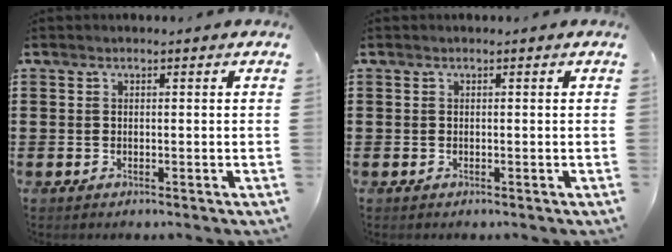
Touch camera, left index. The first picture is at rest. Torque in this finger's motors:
{"motor_torque": [0.00, 0.00, 0.00, 0.00]}